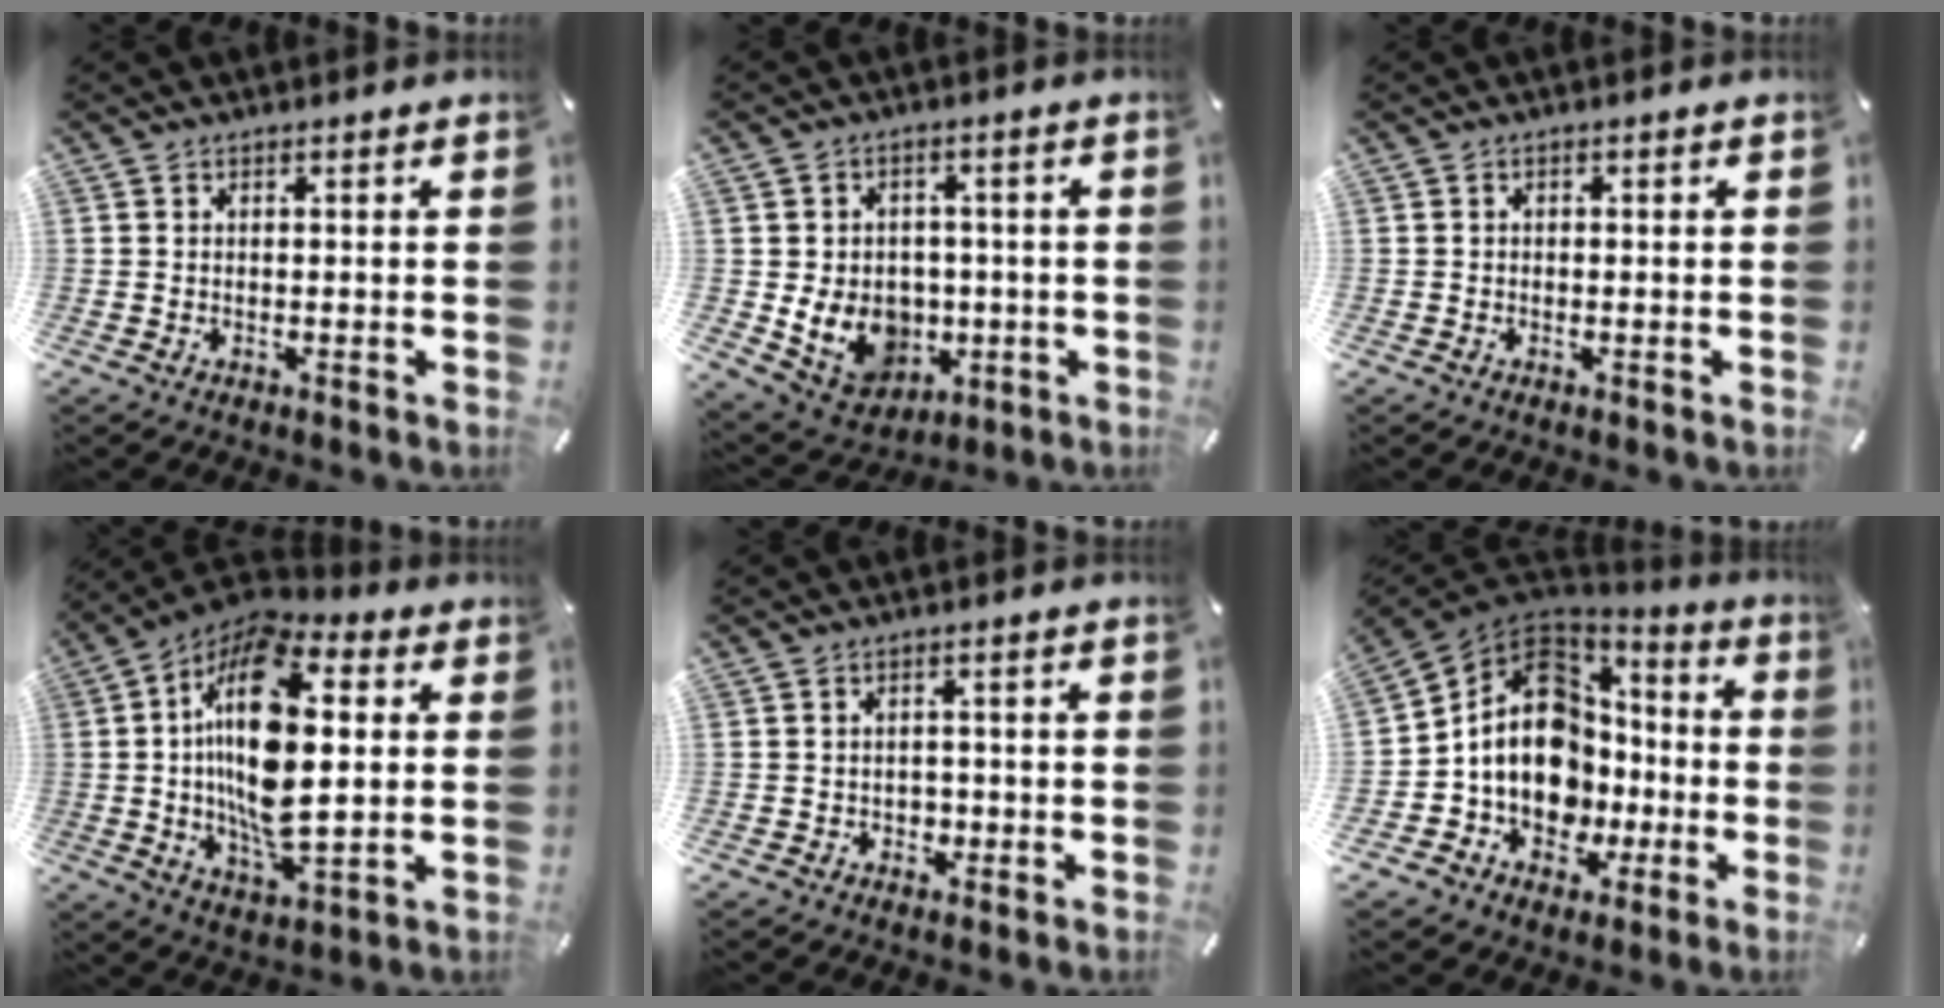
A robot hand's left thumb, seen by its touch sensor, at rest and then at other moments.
{"total": 11.0, "force": [-1.8, 9.6, 5.0], "torque": [-0.119, 0.002, -0.023]}
{"total": 0.5, "force": [-0.2, 0.4, 0.3], "torque": [-0.005, 0.001, -0.005]}
{"total": 21.0, "force": [2.8, 10.6, 17.9], "torque": [-0.361, -0.005, 0.040]}
{"total": 2.0, "force": [-0.5, 1.7, 0.8], "torque": [-0.017, 0.004, -0.011]}
{"total": 16.2, "force": [-0.3, 13.5, 9.0], "torque": [-0.181, -0.003, -0.003]}